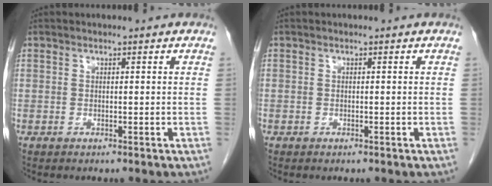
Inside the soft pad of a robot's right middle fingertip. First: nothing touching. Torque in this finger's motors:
{"motor_torque": [-0.14, -0.53, -0.47, -0.21]}